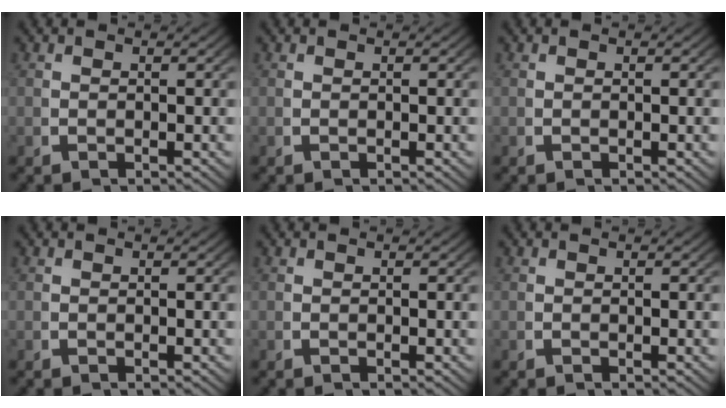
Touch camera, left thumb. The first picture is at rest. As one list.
[{"total": 0.0}, {"total": 0.0}, {"total": 0.0}, {"total": 0.0}, {"total": 0.0}]